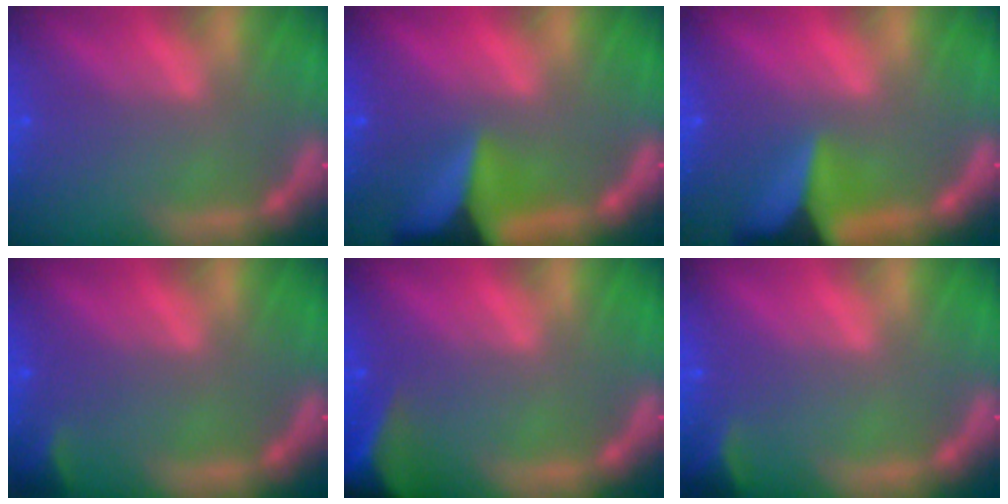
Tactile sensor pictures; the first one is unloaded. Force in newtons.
{"total": 9.4}
{"total": 8.4}
{"total": 1.4}
{"total": 8.0}
{"total": 1.9}